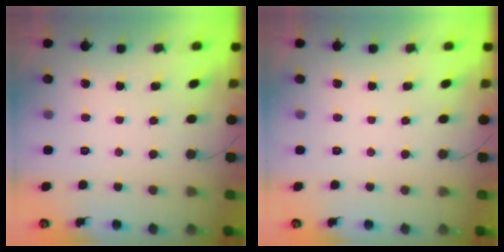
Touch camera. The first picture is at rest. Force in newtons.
{"total": 0.0}